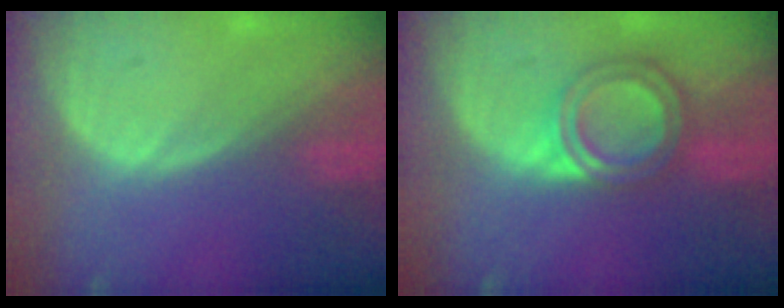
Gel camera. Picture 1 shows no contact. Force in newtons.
{"total": 6.4, "press": 5.8, "slide": 2.8}